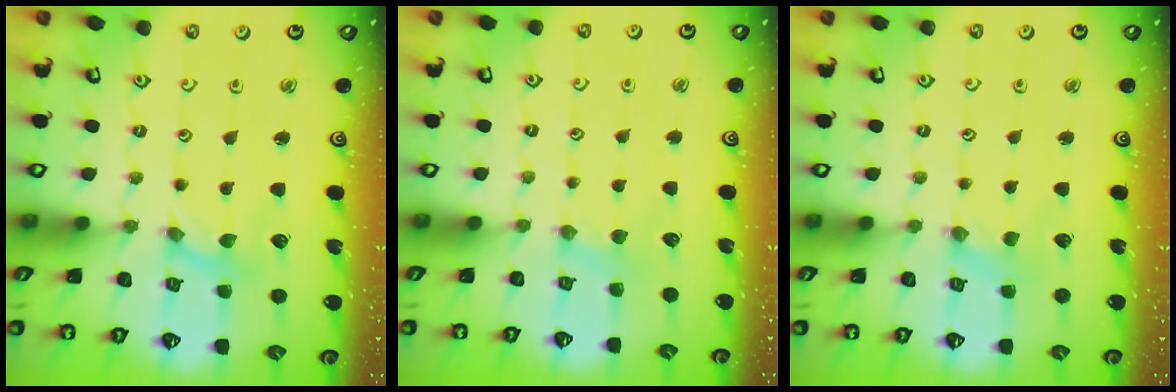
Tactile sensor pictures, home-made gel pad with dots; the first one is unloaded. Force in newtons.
{"total": 2.6, "press": 2.6, "slide": 0.5}
{"total": 1.4, "press": 1.4, "slide": 0.2}